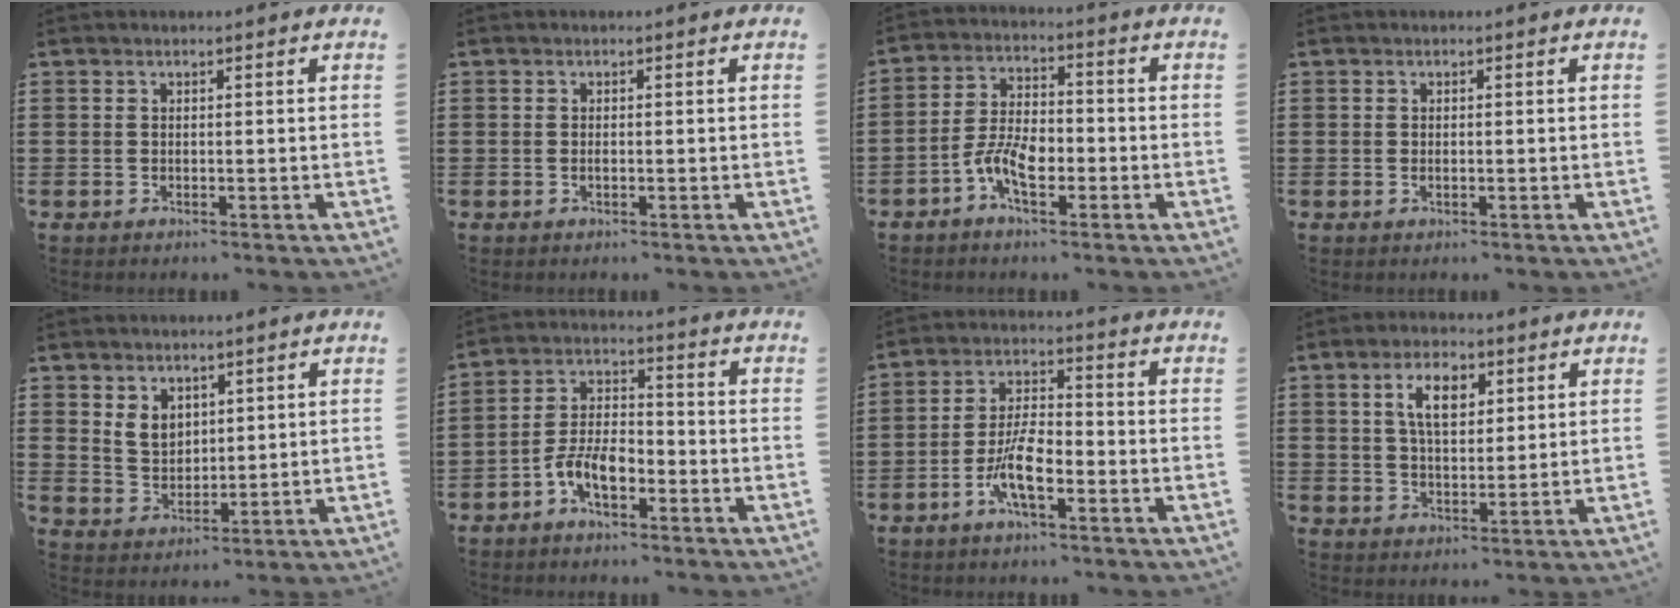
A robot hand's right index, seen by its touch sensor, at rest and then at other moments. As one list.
[{"total": 0.5, "force": [-0.2, 0.0, 0.5], "torque": [-0.012, -0.005, -0.002]}, {"total": 6.9, "force": [-3.1, 3.1, 5.3], "torque": [-0.125, -0.004, -0.062]}, {"total": 0.6, "force": [-0.2, 0.1, 0.6], "torque": [-0.014, -0.006, -0.002]}, {"total": 4.2, "force": [2.4, 3.1, 1.5], "torque": [-0.042, 0.012, 0.046]}, {"total": 6.3, "force": [-3.5, 2.9, 4.4], "torque": [-0.112, 0.001, -0.073]}, {"total": 7.6, "force": [-3.4, 2.5, 6.4], "torque": [-0.138, -0.007, -0.064]}, {"total": 6.0, "force": [2.4, 3.0, 4.6], "torque": [-0.088, 0.005, 0.037]}]